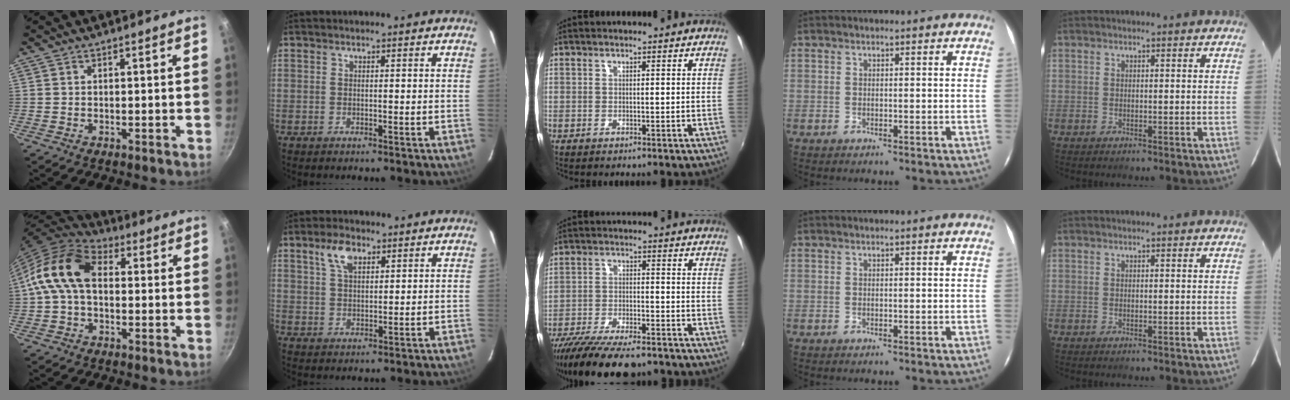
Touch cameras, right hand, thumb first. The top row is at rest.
{"thumb": {"total": 13.0, "force": [0.9, 8.8, 9.6], "torque": [-0.159, 0.031, -0.006]}, "index": {"total": 5.3, "force": [2.9, 2.6, 3.5], "torque": [-0.065, 0.012, 0.055]}, "middle": {"total": 14.8, "force": [-12.0, 3.8, 7.7], "torque": [-0.161, -0.039, -0.199]}}